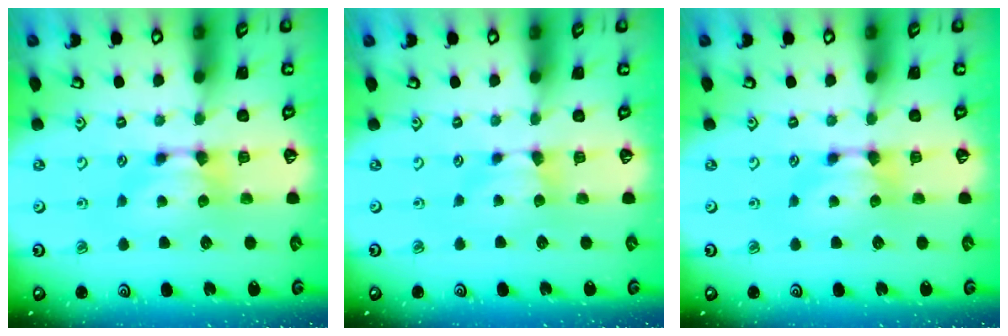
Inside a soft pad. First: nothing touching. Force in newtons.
{"total": 1.0, "press": 0.9, "slide": 0.3}
{"total": 0.0}